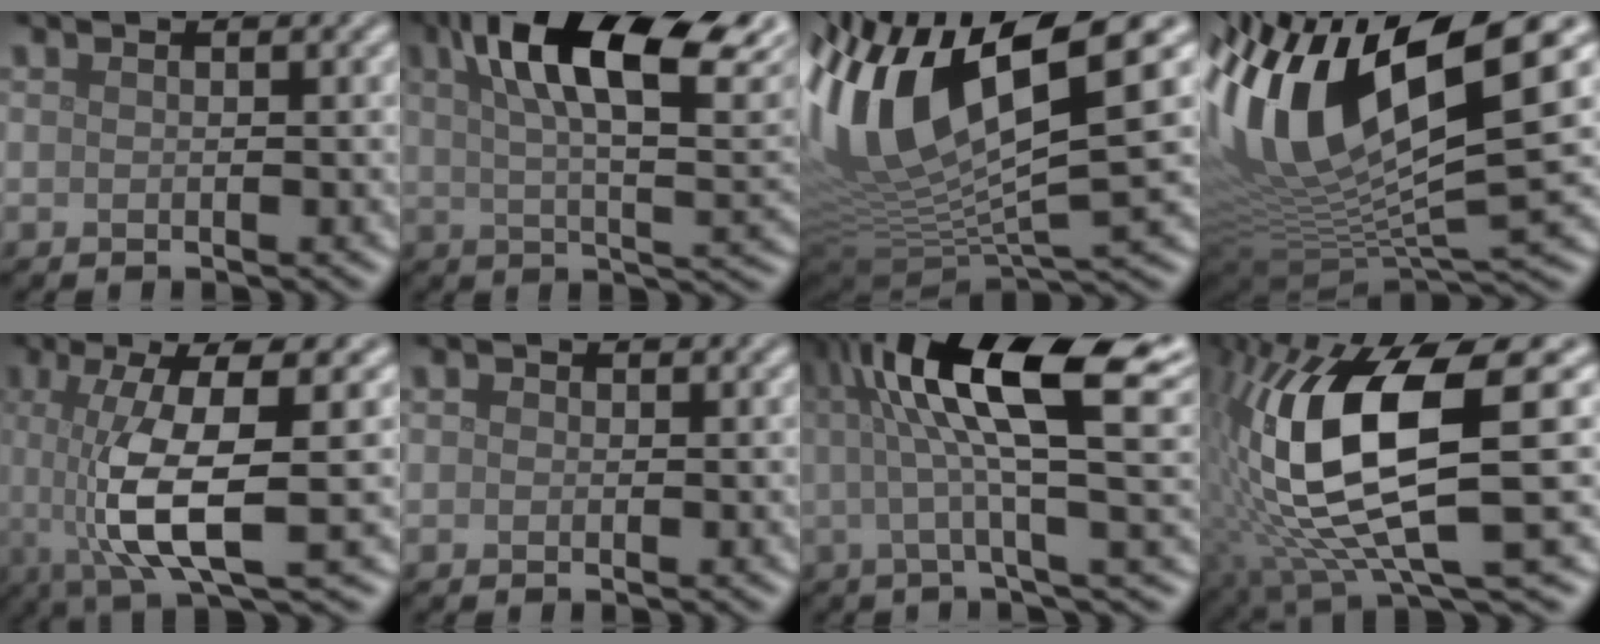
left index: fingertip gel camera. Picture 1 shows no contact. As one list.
[{"total": 13.9, "force": [6.3, 4.7, 11.4], "torque": [-0.165, 0.024, 0.094]}, {"total": 13.9, "force": [4.0, 5.2, 12.3], "torque": [-0.254, 0.007, 0.073]}, {"total": 15.5, "force": [4.5, 6.2, 13.4], "torque": [-0.280, 0.010, 0.076]}, {"total": 8.9, "force": [-0.3, 2.4, 8.5], "torque": [-0.147, -0.001, -0.006]}, {"total": 0.5, "force": [0.0, 0.5, 0.2], "torque": [-0.001, -0.005, -0.003]}, {"total": 12.5, "force": [3.6, 2.6, 11.7], "torque": [-0.177, 0.025, 0.058]}, {"total": 13.2, "force": [1.7, 4.2, 12.4], "torque": [-0.252, -0.016, 0.040]}]